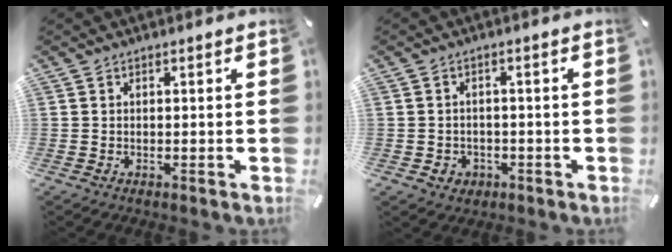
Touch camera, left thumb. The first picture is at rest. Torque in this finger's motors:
{"motor_torque": [0.54, 0.57, 0.03, 0.03, 0.00]}